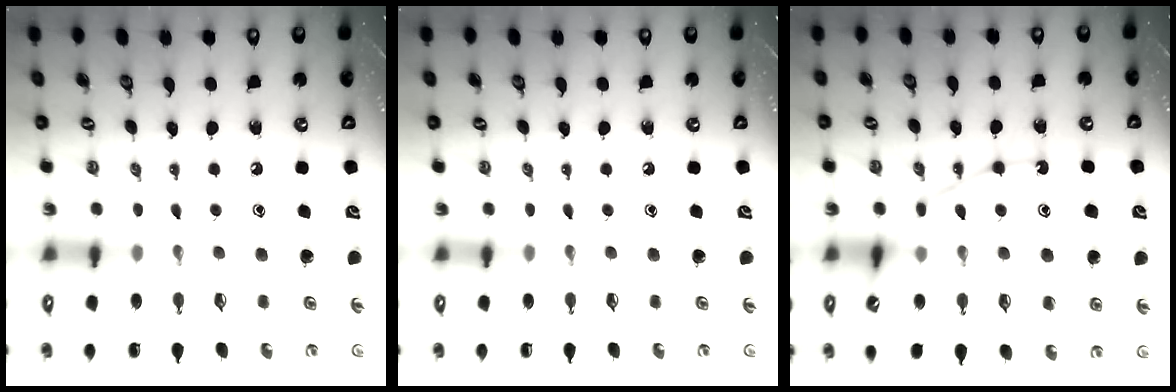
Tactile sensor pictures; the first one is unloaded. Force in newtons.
{"total": 0.0}
{"total": 14.1, "press": 14.0, "slide": 1.5}